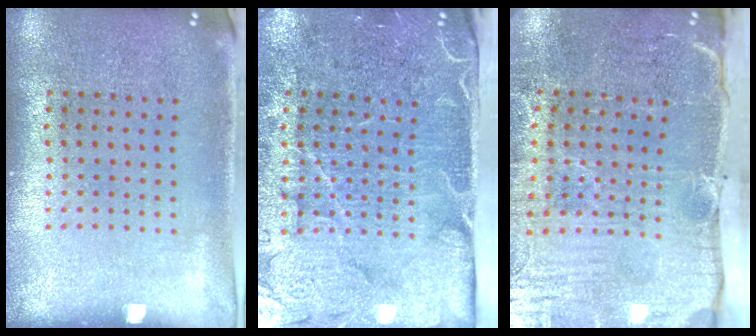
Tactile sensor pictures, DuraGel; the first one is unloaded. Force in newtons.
{"total": 4.9, "press": 4.1, "slide": 2.7}
{"total": 5.4, "press": 4.5, "slide": 3.1}